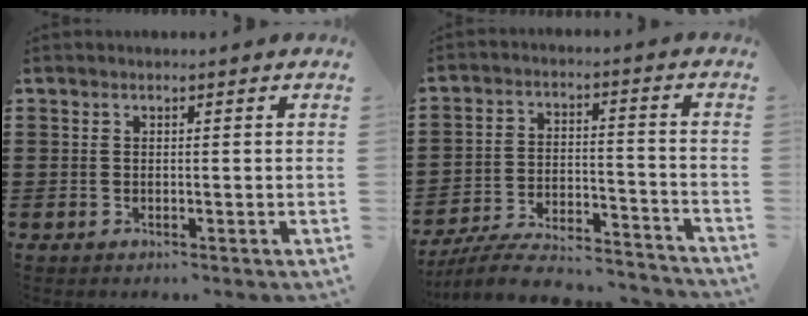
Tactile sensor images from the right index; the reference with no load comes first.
{"total": 7.6, "force": [-7.1, 1.0, 2.4], "torque": [-0.050, 0.008, -0.140]}